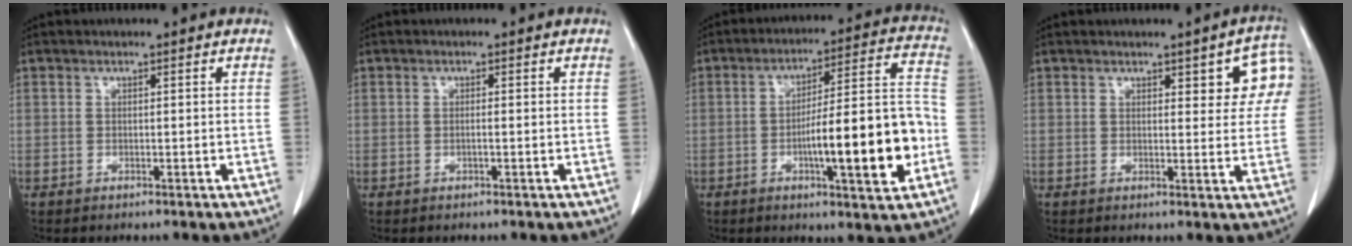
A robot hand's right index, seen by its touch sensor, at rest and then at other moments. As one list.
[{"total": 0.5, "force": [-0.2, 0.0, 0.5], "torque": [-0.009, 0.001, -0.002]}, {"total": 15.7, "force": [-4.3, 1.7, 15.1], "torque": [-0.225, 0.014, -0.060]}, {"total": 6.6, "force": [2.7, 2.4, 5.5], "torque": [-0.050, 0.008, 0.027]}]